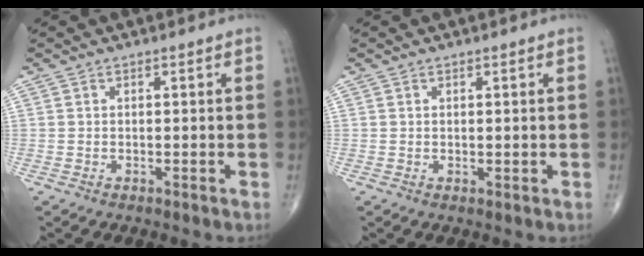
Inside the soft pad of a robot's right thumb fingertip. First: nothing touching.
{"total": 0.7, "force": [0.4, 0.3, 0.5], "torque": [-0.007, -0.006, 0.007]}